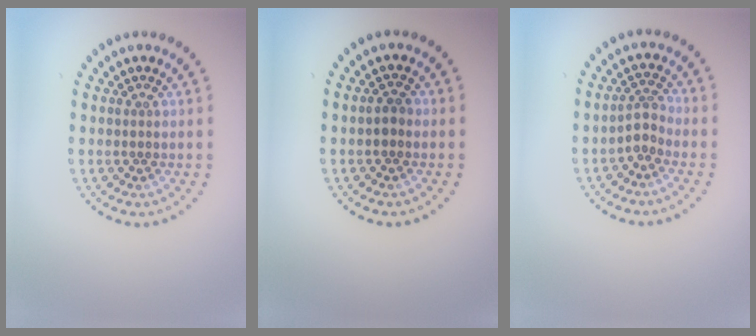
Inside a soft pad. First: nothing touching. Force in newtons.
{"total": 1.2, "press": 1.2, "slide": 0.2}
{"total": 1.8, "press": 1.4, "slide": 1.2}